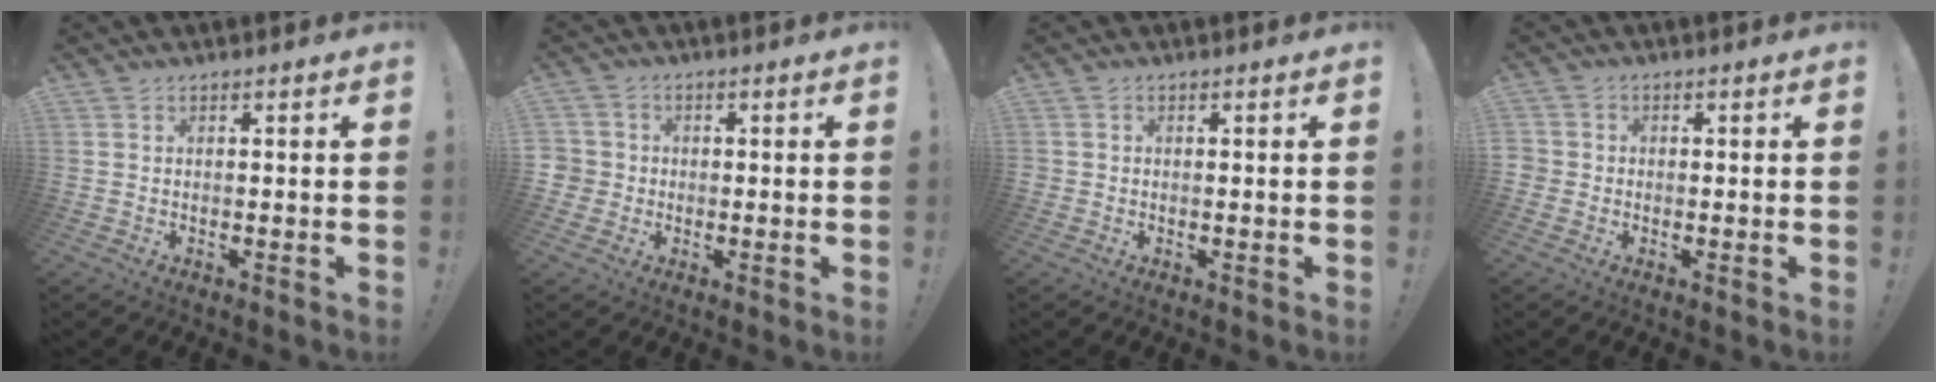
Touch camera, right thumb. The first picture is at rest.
{"total": 3.8, "force": [-0.5, 3.6, 0.9], "torque": [-0.016, 0.005, -0.010]}
{"total": 1.1, "force": [-0.1, 1.0, 0.3], "torque": [-0.008, 0.005, -0.001]}
{"total": 2.0, "force": [-0.8, 1.7, 0.7], "torque": [-0.014, 0.008, -0.013]}